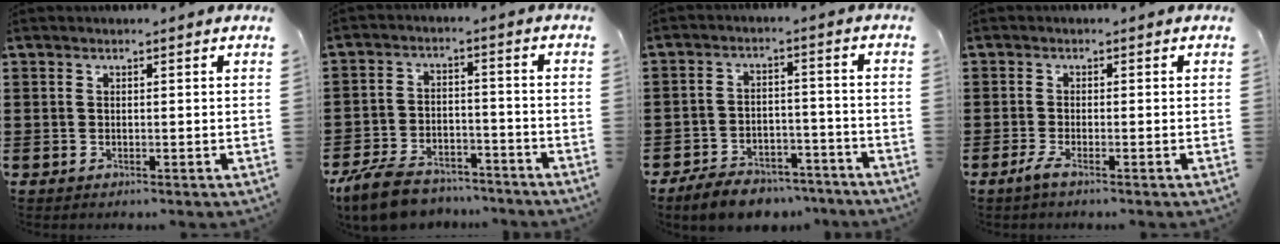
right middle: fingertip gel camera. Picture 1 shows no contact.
{"total": 7.7, "force": [-7.0, 2.2, 2.4], "torque": [-0.057, 0.015, -0.136]}
{"total": 6.5, "force": [-6.1, 1.7, 1.3], "torque": [-0.022, 0.018, -0.117]}
{"total": 1.7, "force": [-1.0, 0.2, 1.4], "torque": [-0.040, -0.010, -0.023]}